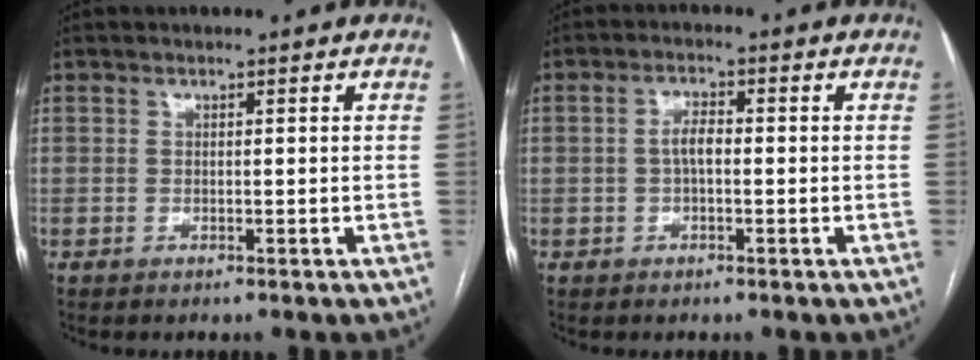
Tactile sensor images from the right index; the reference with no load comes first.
{"total": 2.8, "force": [-0.2, 1.1, 2.5], "torque": [-0.050, 0.009, -0.003]}